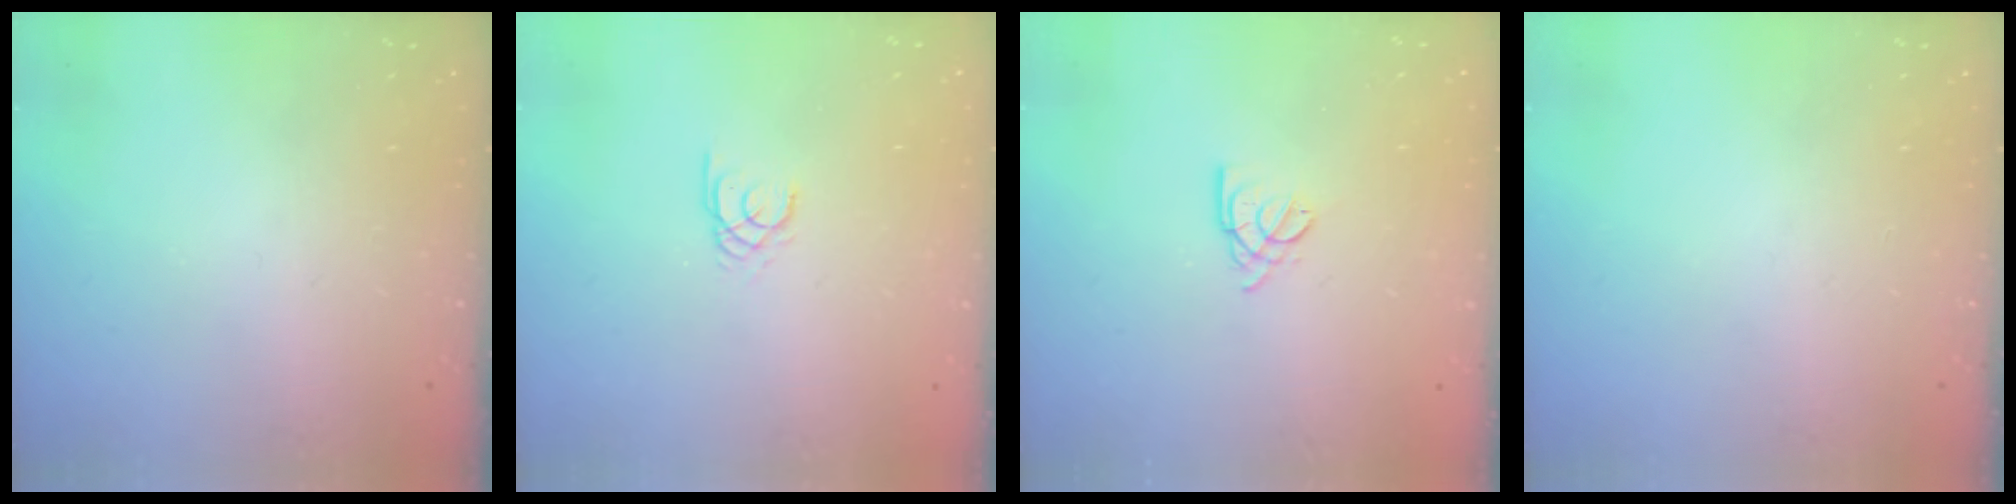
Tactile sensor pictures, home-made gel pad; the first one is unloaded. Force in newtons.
{"total": 1.6, "press": 1.6, "slide": 0.2}
{"total": 3.0, "press": 2.9, "slide": 0.5}
{"total": 0.0}